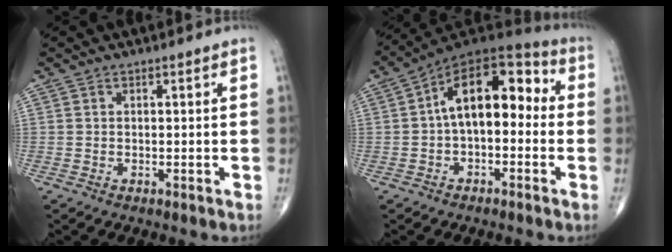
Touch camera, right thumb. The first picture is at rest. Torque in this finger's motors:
{"motor_torque": [1.26, 2.16, 0.79, -0.31, 0.10]}